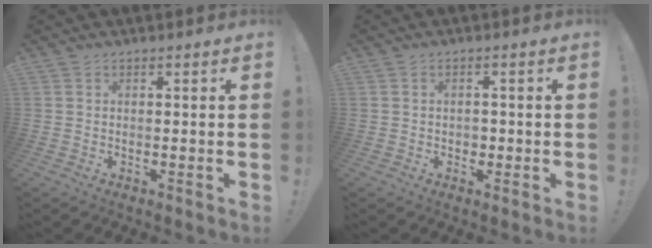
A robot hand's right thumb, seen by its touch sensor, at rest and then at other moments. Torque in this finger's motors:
{"motor_torque": [0.03, 0.17, -0.04, -0.12, 0.00]}